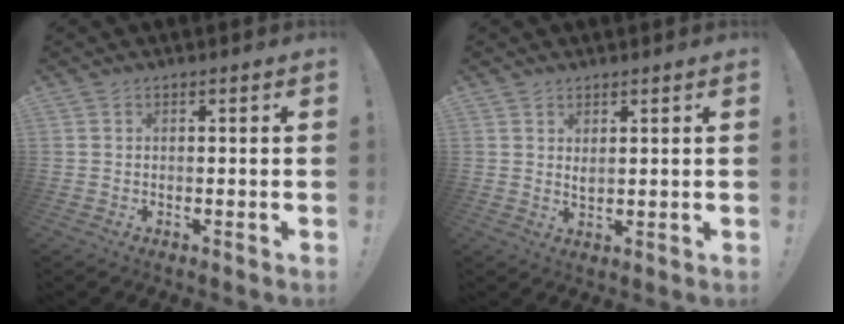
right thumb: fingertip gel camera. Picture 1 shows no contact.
{"total": 1.3, "force": [1.0, 0.2, 0.8], "torque": [-0.011, -0.004, 0.019]}